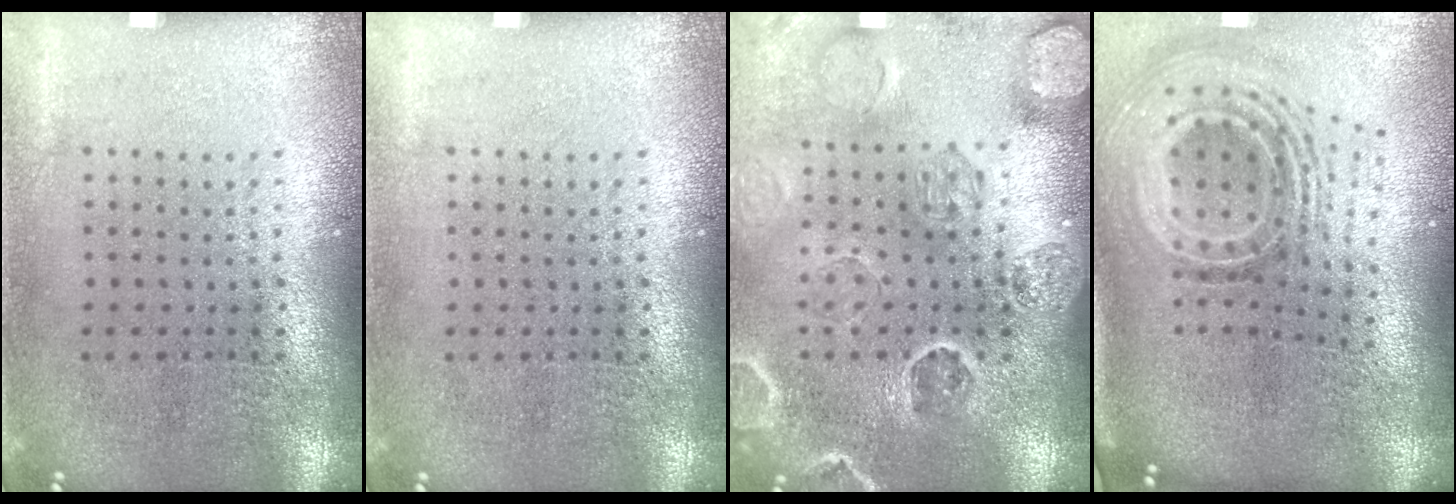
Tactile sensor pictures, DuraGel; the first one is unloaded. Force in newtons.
{"total": 0.0}
{"total": 2.7, "press": 2.7, "slide": 0.6}
{"total": 2.3, "press": 1.5, "slide": 1.7}